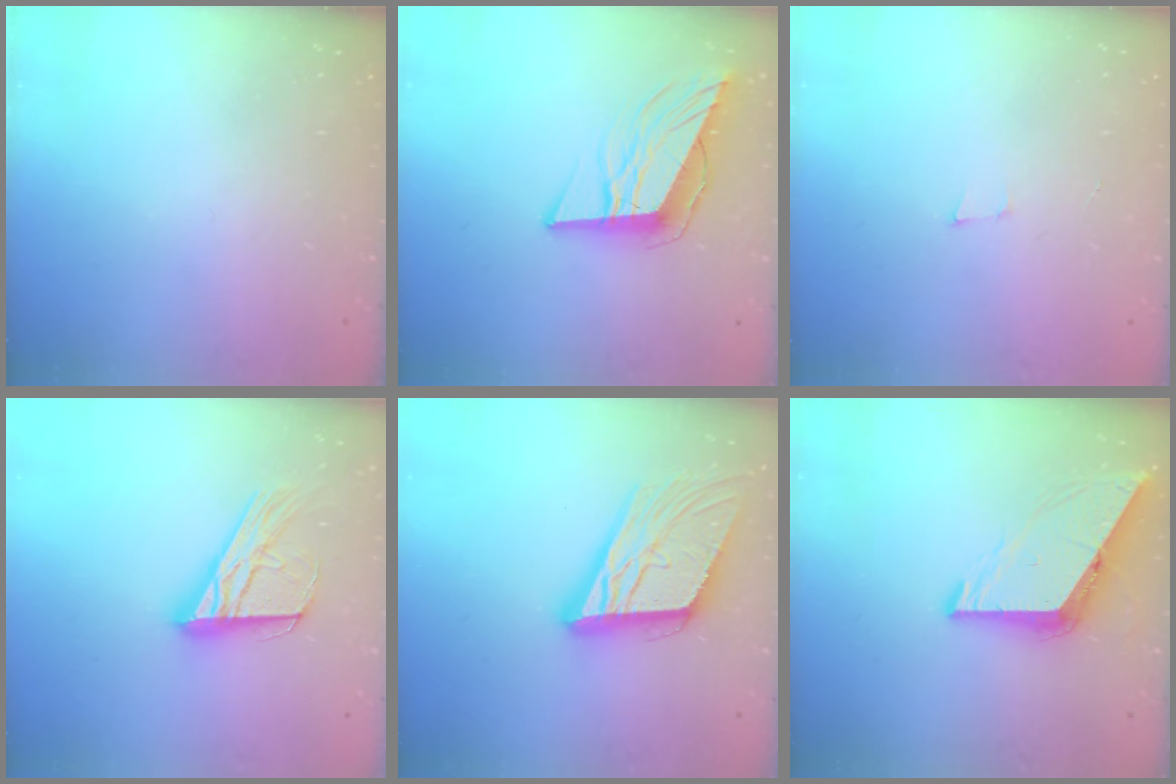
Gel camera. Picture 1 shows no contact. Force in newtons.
{"total": 12.1, "press": 11.5, "slide": 3.6}
{"total": 3.5, "press": 2.3, "slide": 2.6}
{"total": 17.6, "press": 17.5, "slide": 1.7}
{"total": 18.5, "press": 18.2, "slide": 3.6}
{"total": 7.9, "press": 7.9, "slide": 0.4}